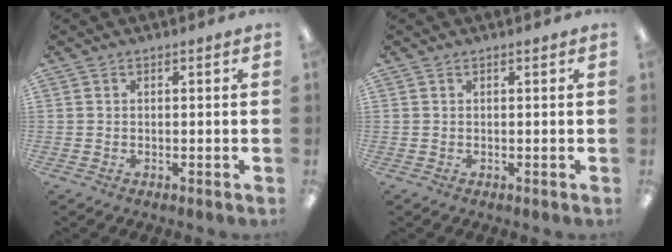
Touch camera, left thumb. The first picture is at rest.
{"total": 0.0}